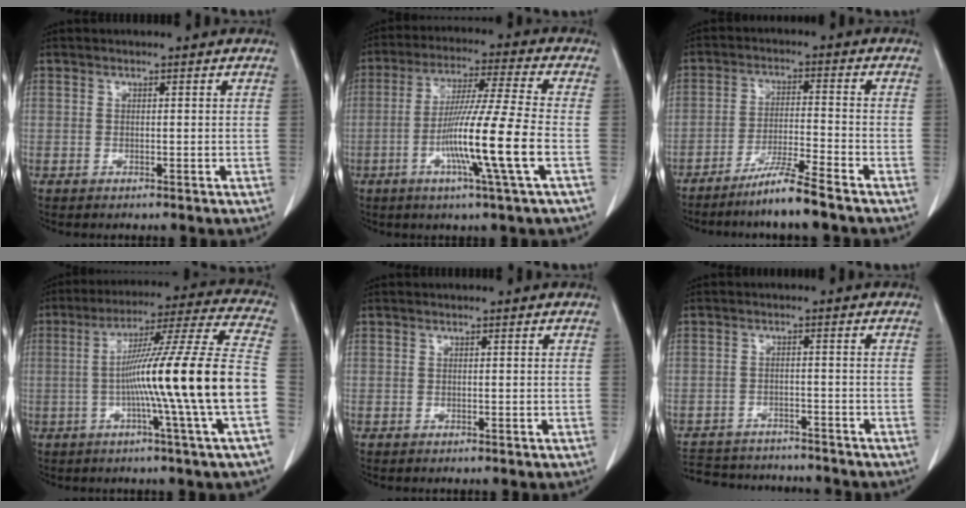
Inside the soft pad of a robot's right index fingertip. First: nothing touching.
{"total": 13.1, "force": [-3.9, -1.9, 12.4], "torque": [-0.232, -0.016, -0.078]}
{"total": 6.8, "force": [-5.5, -1.2, 3.9], "torque": [-0.069, -0.024, -0.106]}
{"total": 19.4, "force": [-3.4, -2.6, 18.9], "torque": [-0.290, 0.004, -0.070]}
{"total": 0.0}
{"total": 12.6, "force": [-11.7, 3.6, 3.2], "torque": [-0.066, 0.007, -0.159]}